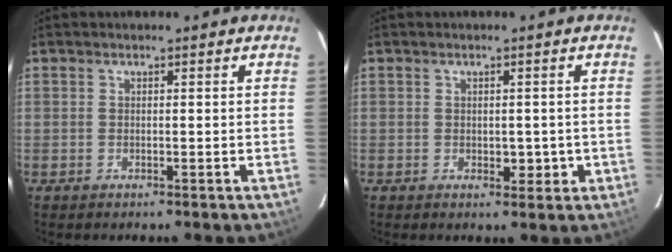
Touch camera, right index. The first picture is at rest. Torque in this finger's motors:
{"motor_torque": [0.06, -0.06, 0.02, 0.02]}